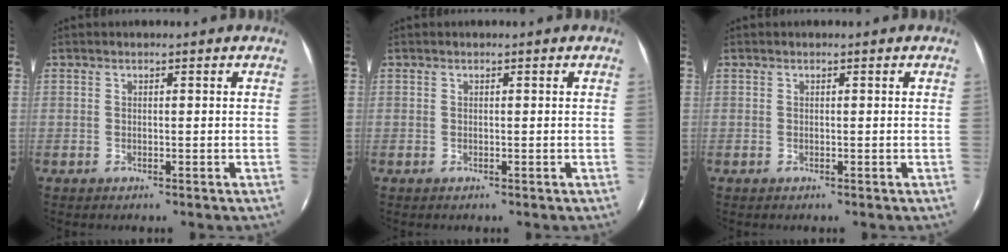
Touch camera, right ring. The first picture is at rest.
{"total": 0.0}
{"total": 0.0}